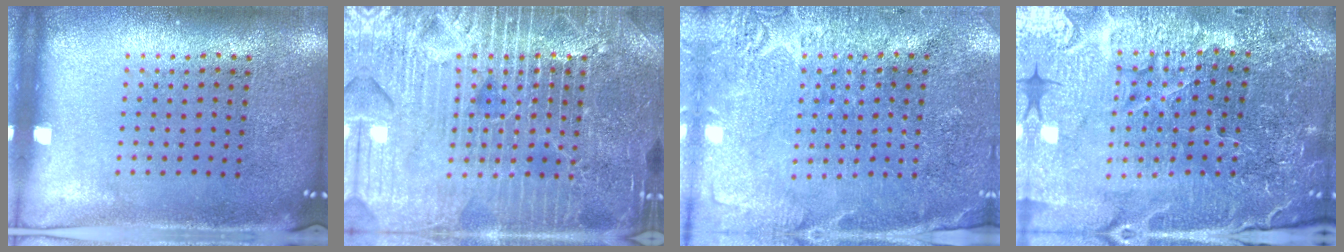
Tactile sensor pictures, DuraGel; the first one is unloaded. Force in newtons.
{"total": 7.2, "press": 7.2, "slide": 0.9}
{"total": 2.8, "press": 2.8, "slide": 0.1}
{"total": 5.1, "press": 4.9, "slide": 1.6}